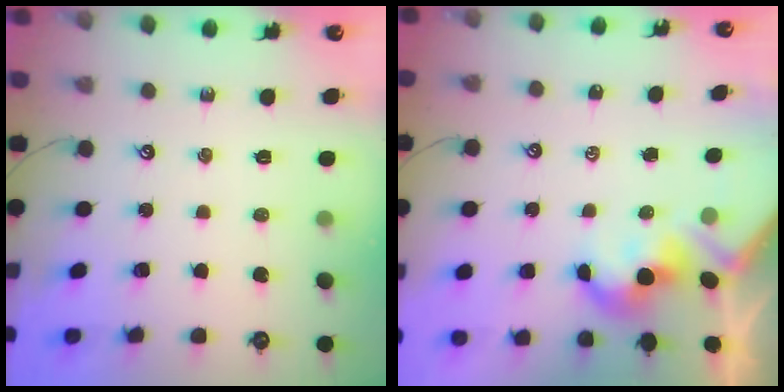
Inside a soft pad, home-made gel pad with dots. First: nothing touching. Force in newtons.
{"total": 3.8, "press": 3.7, "slide": 0.7}